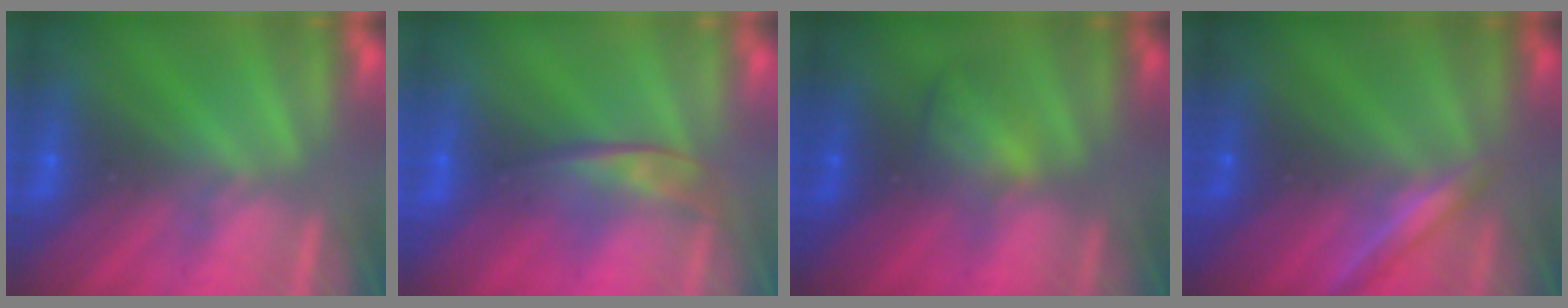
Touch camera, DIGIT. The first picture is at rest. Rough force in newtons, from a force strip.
{"total": 2.2}
{"total": 2.1}
{"total": 1.9}